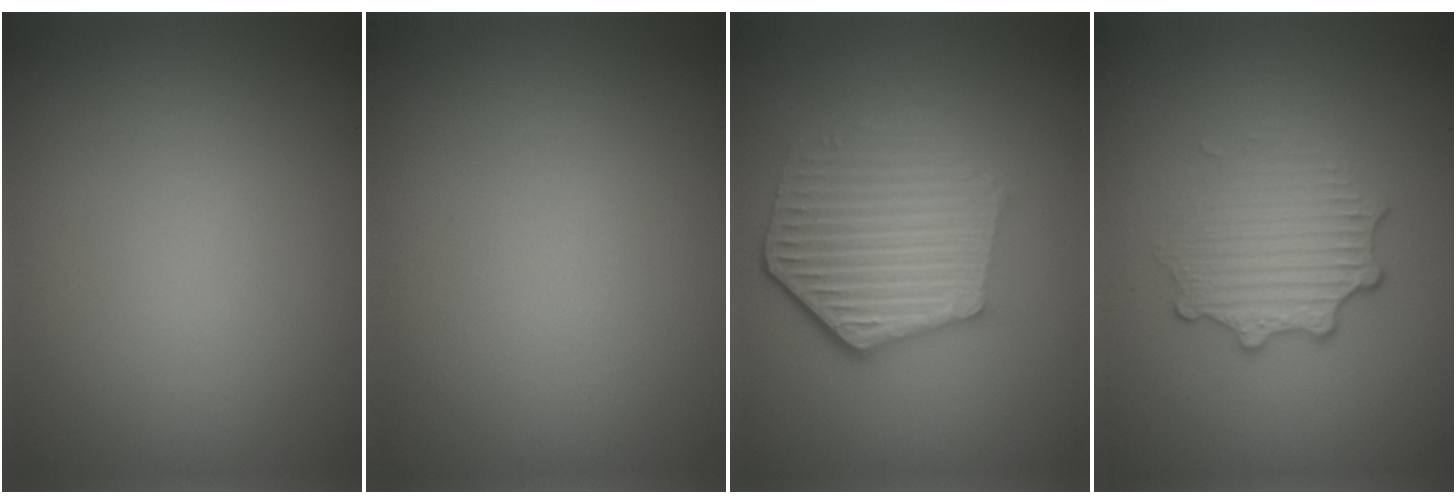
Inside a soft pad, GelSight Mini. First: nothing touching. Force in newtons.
{"total": 0.0}
{"total": 6.1, "press": 4.5, "slide": 4.1}
{"total": 3.4, "press": 2.6, "slide": 2.2}